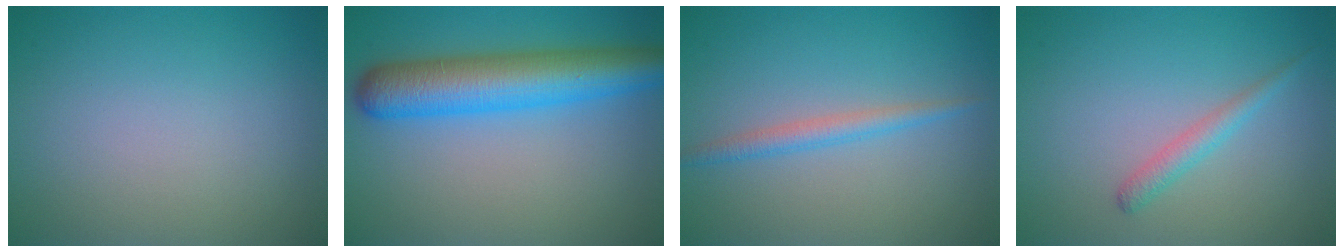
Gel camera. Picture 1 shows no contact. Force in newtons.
{"total": 7.8, "press": 7.8, "slide": 0.1}
{"total": 1.8, "press": 1.8, "slide": 0.1}
{"total": 1.6, "press": 1.6, "slide": 0.1}